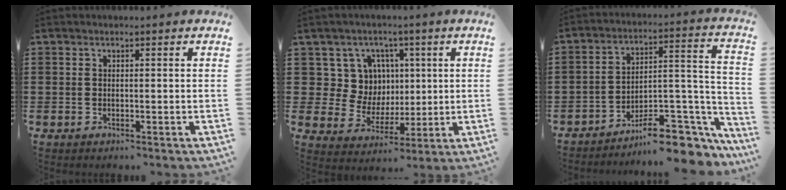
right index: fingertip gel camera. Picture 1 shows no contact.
{"total": 8.9, "force": [2.7, 8.1, 2.2], "torque": [-0.071, -0.002, 0.057]}
{"total": 10.7, "force": [-8.4, 3.7, 5.3], "torque": [-0.051, 0.034, -0.154]}